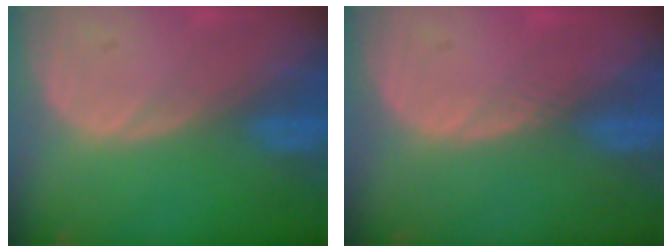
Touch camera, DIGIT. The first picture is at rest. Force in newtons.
{"total": 0.7, "press": 0.6, "slide": 0.3}